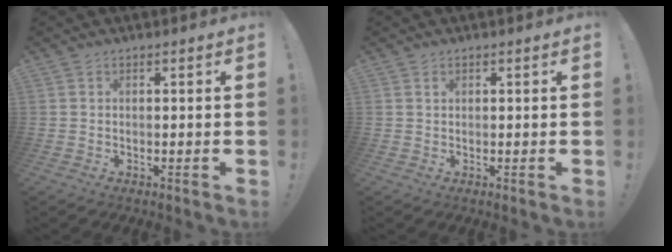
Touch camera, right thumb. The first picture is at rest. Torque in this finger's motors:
{"motor_torque": [-0.03, -0.11, 0.14, -0.04, -0.08]}